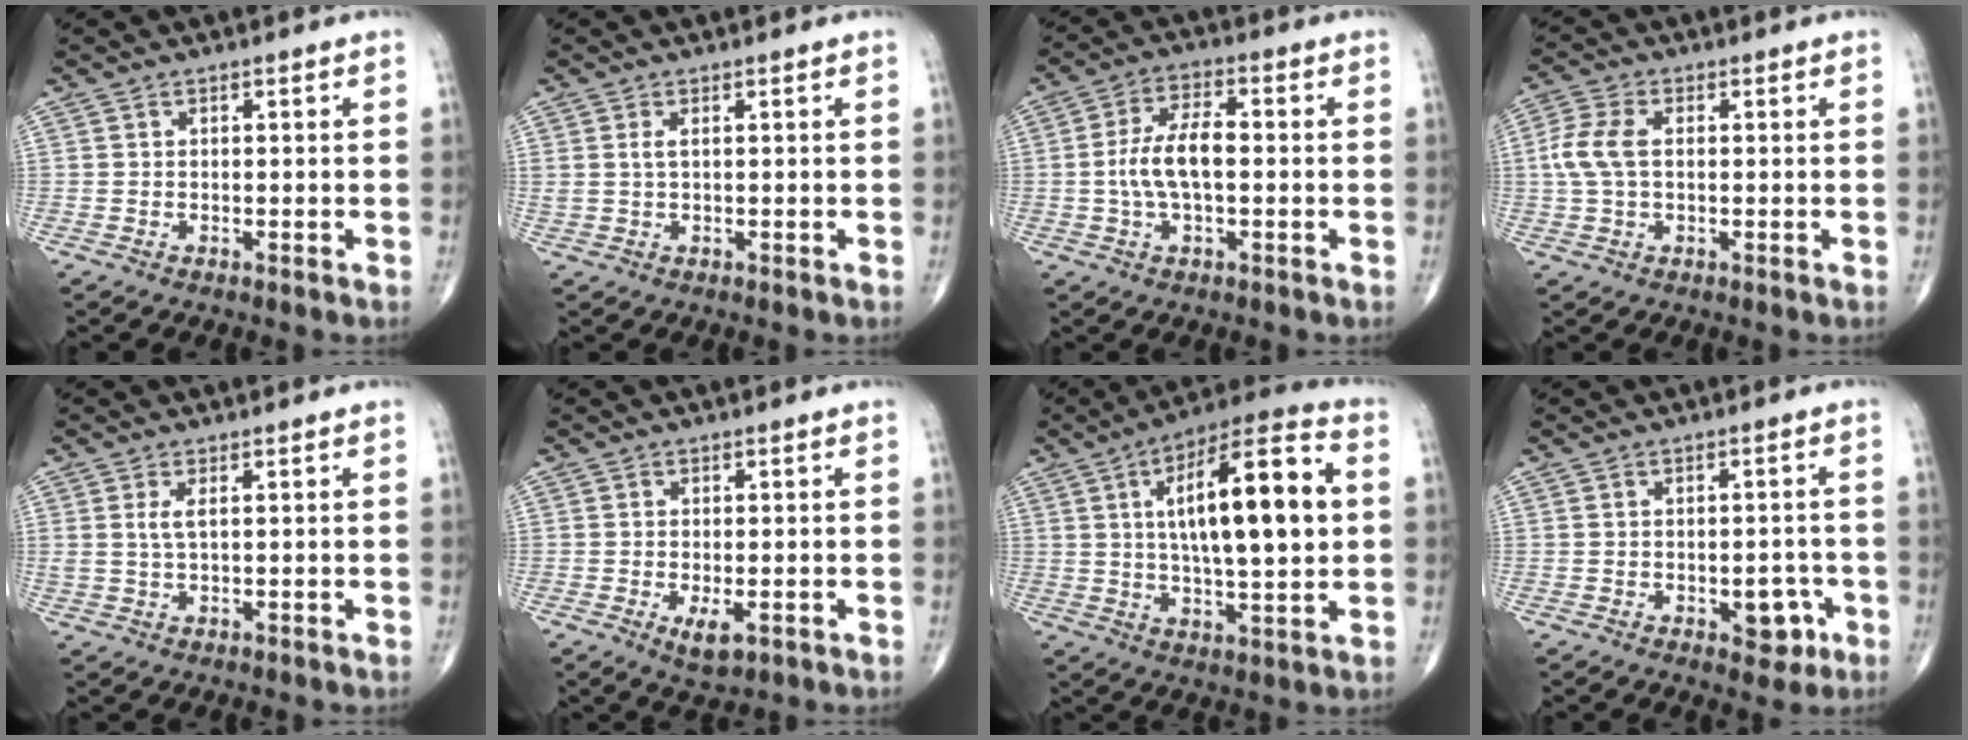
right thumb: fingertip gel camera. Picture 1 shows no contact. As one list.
[{"total": 1.6, "force": [0.6, 0.6, 1.3], "torque": [-0.032, 0.006, 0.016]}, {"total": 8.7, "force": [-0.5, 3.9, 7.8], "torque": [-0.157, 0.020, -0.013]}, {"total": 6.5, "force": [0.5, 3.9, 5.2], "torque": [-0.130, 0.014, 0.006]}, {"total": 2.3, "force": [0.8, 0.7, 2.0], "torque": [-0.048, 0.002, 0.022]}, {"total": 3.8, "force": [-1.3, 1.7, 3.1], "torque": [-0.050, -0.008, -0.015]}, {"total": 20.6, "force": [3.4, 6.3, 19.3], "torque": [-0.299, 0.017, 0.050]}, {"total": 5.2, "force": [-2.0, 3.0, 3.7], "torque": [-0.020, 0.011, -0.020]}]